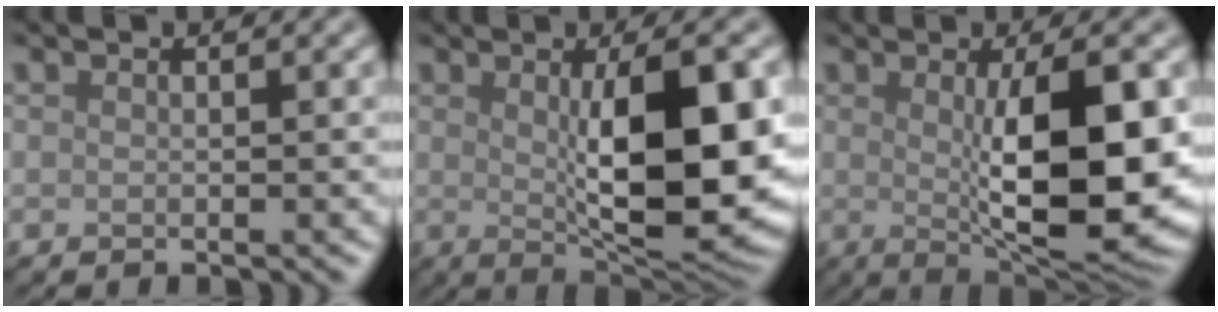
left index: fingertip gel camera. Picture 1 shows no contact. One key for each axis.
{"total": 10.4, "fx": -0.1, "fy": 2.8, "fz": 10.0, "tx": -0.151, "ty": -0.010, "tz": 0.010}
{"total": 10.2, "fx": -0.6, "fy": 2.6, "fz": 9.9, "tx": -0.149, "ty": -0.012, "tz": 0.002}